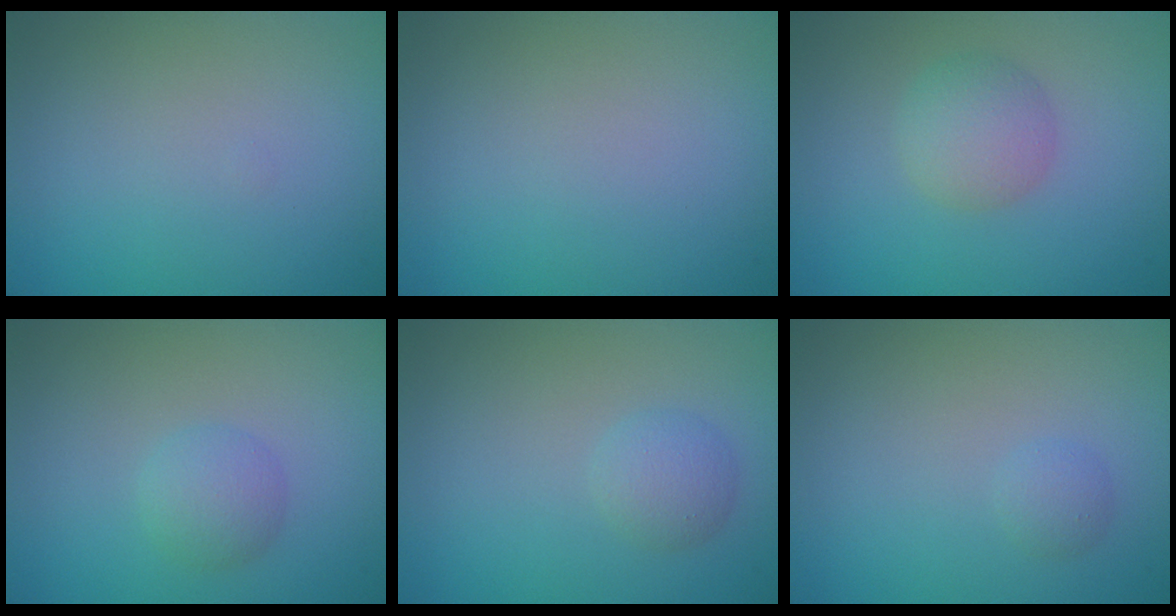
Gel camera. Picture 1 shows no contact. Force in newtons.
{"total": 0.0}
{"total": 2.9, "press": 2.9, "slide": 0.1}
{"total": 2.0, "press": 2.0, "slide": 0.0}
{"total": 1.9, "press": 1.9, "slide": 0.1}
{"total": 0.9, "press": 0.9, "slide": 0.0}